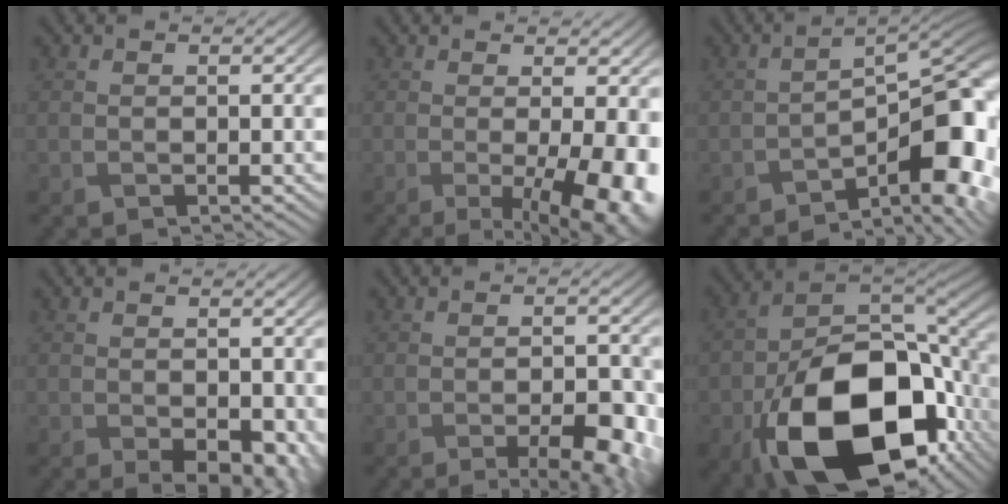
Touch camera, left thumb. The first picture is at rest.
{"total": 8.8, "force": [-1.8, 2.1, 8.4], "torque": [-0.111, -0.010, -0.017]}
{"total": 8.5, "force": [-4.5, 2.1, 6.9], "torque": [-0.093, 0.003, -0.079]}
{"total": 5.3, "force": [-1.7, 2.9, 4.1], "torque": [-0.063, -0.031, -0.003]}
{"total": 5.7, "force": [-2.8, 1.4, 4.8], "torque": [-0.072, -0.001, -0.033]}
{"total": 20.6, "force": [-9.1, 11.5, 14.4], "torque": [-0.267, -0.057, -0.131]}